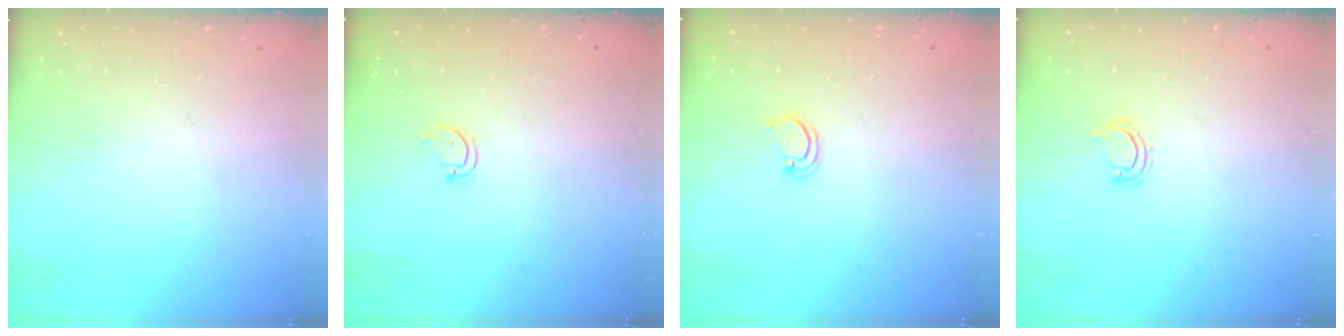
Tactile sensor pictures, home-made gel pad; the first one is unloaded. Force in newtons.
{"total": 3.5, "press": 3.5, "slide": 0.4}
{"total": 1.8, "press": 1.8, "slide": 0.2}
{"total": 3.7, "press": 3.6, "slide": 0.3}